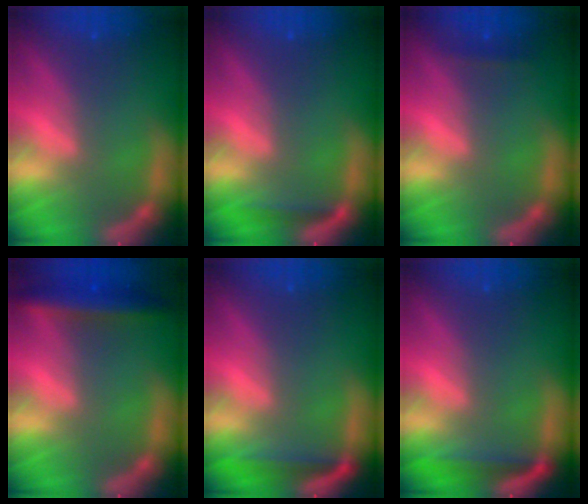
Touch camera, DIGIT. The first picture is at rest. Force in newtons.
{"total": 1.4}
{"total": 0.9}
{"total": 4.4}
{"total": 3.0}
{"total": 3.0}